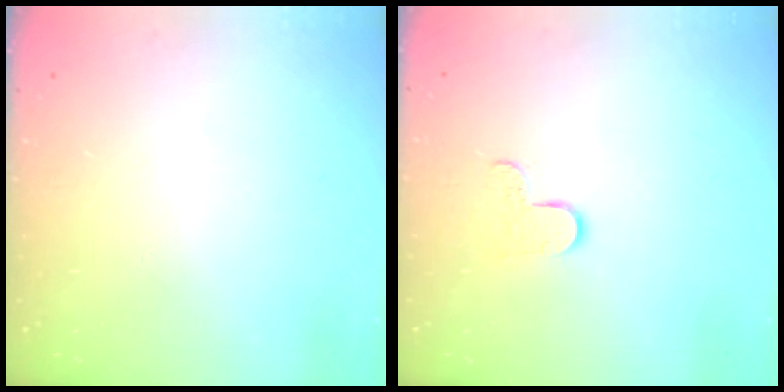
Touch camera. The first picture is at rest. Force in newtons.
{"total": 6.0, "press": 6.0, "slide": 0.4}